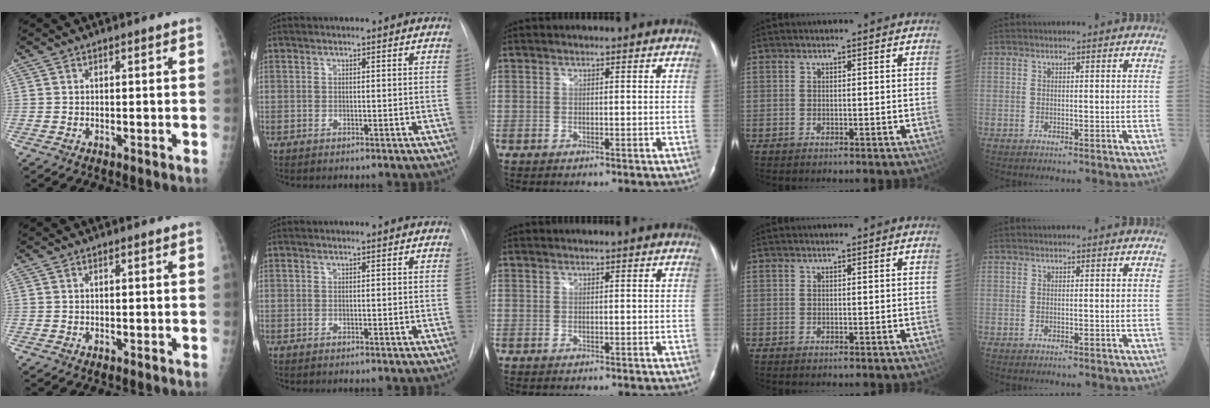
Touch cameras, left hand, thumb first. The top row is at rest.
{}